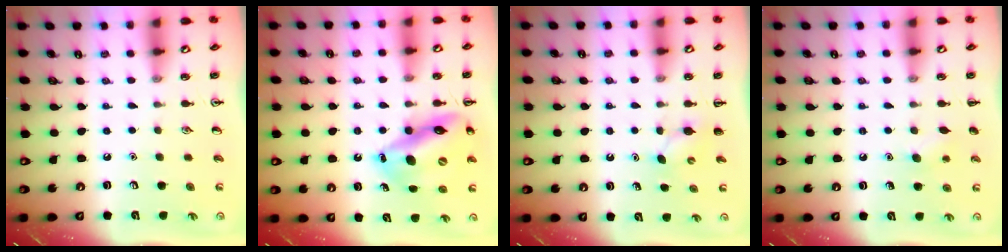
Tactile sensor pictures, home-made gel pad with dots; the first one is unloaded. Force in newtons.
{"total": 16.3, "press": 15.8, "slide": 3.9}
{"total": 3.5, "press": 3.3, "slide": 1.3}
{"total": 7.0, "press": 6.7, "slide": 1.9}